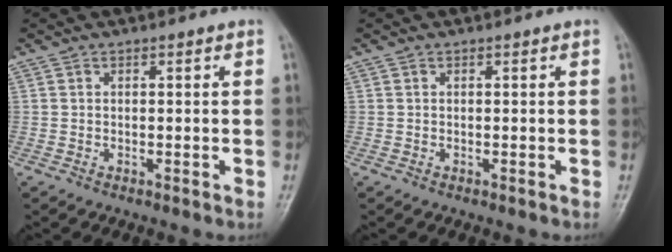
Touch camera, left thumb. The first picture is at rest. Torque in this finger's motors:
{"motor_torque": [0.02, 0.00, -0.03, -0.04, 0.00]}